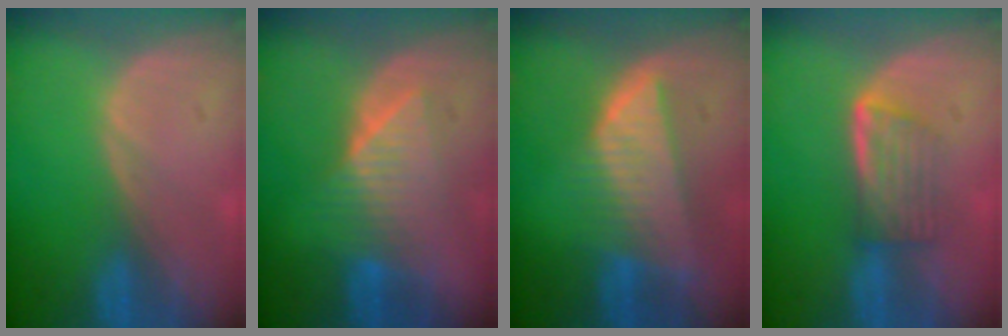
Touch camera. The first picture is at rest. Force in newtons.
{"total": 6.4, "press": 6.3, "slide": 0.3}
{"total": 8.2, "press": 7.2, "slide": 3.9}
{"total": 5.9, "press": 5.0, "slide": 3.1}